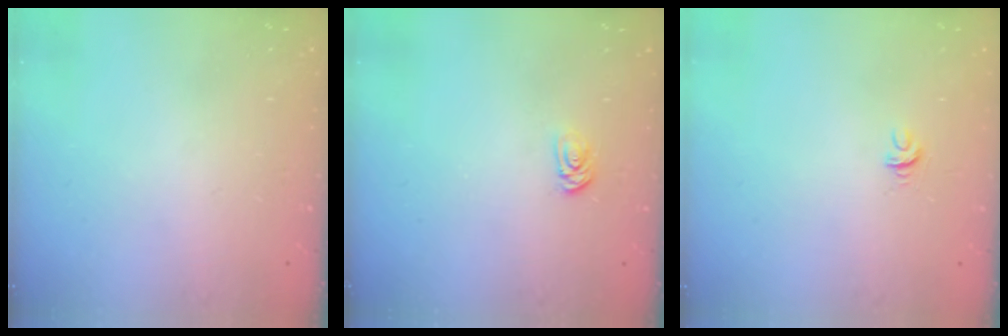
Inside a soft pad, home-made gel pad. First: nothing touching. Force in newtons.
{"total": 2.0, "press": 2.0, "slide": 0.3}
{"total": 4.0, "press": 3.9, "slide": 0.4}